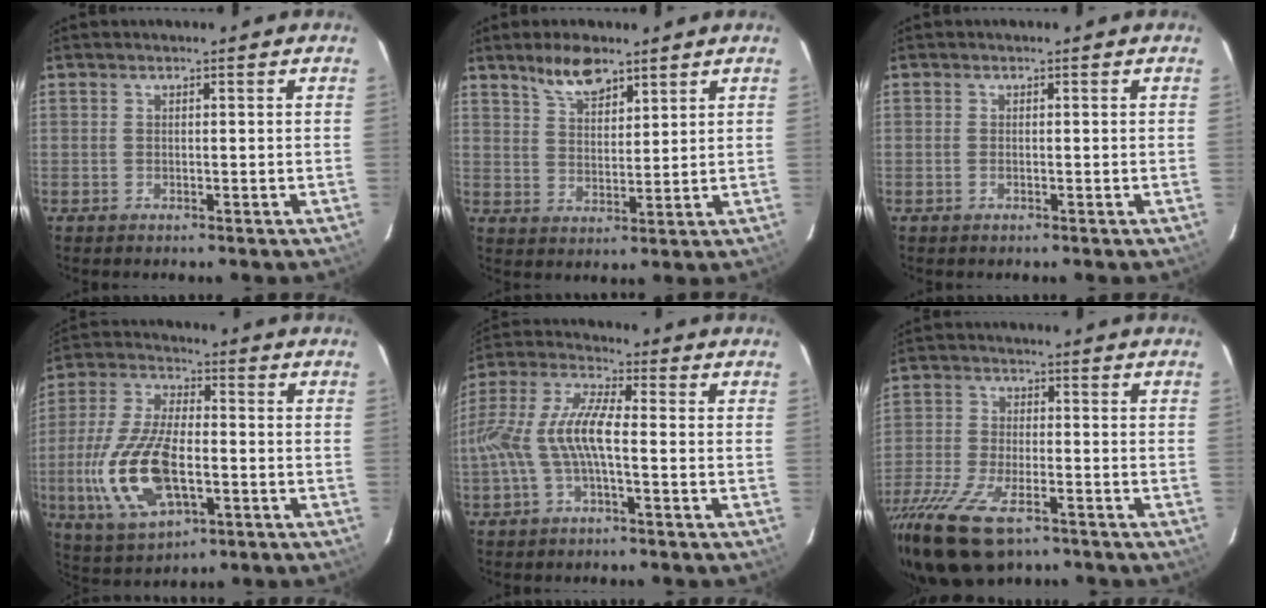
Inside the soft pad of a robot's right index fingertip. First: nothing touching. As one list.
[{"total": 7.0, "force": [5.3, 2.6, 3.9], "torque": [-0.068, 0.006, 0.099]}, {"total": 0.5, "force": [-0.1, 0.2, 0.5], "torque": [-0.011, 0.001, -0.003]}, {"total": 17.0, "force": [-4.1, 7.8, 14.5], "torque": [-0.319, -0.008, -0.070]}, {"total": 11.4, "force": [-2.2, 3.0, 10.8], "torque": [-0.228, 0.007, -0.042]}, {"total": 17.1, "force": [-11.3, 6.8, 10.8], "torque": [-0.253, -0.054, -0.211]}]